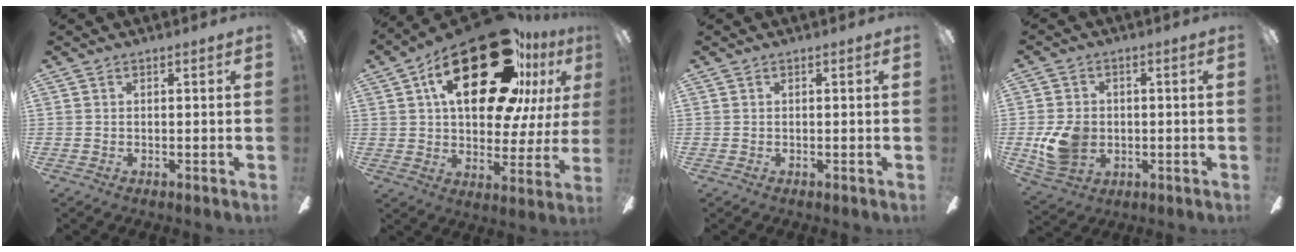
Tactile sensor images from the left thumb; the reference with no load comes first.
{"total": 30.4, "force": [14.8, 14.0, 22.6], "torque": [-0.360, -0.075, 0.249]}
{"total": 0.0}
{"total": 9.5, "force": [-1.2, 7.7, 5.4], "torque": [-0.114, 0.013, -0.019]}